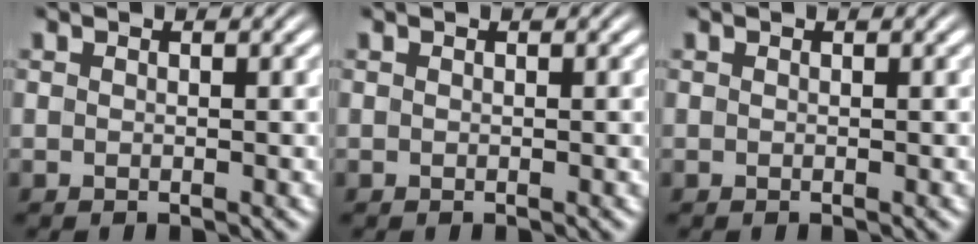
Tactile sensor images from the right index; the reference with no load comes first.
{"total": 0.0}
{"total": 0.0}